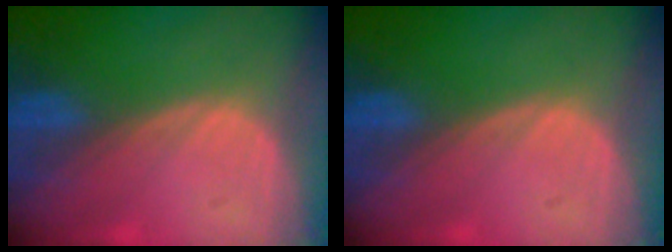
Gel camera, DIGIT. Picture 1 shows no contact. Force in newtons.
{"total": 0.0}